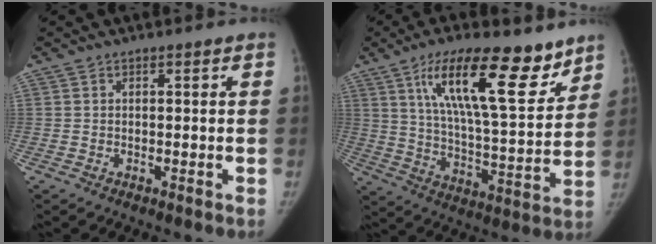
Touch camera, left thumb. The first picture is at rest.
{"total": 20.6, "force": [12.0, 6.6, 15.4], "torque": [-0.217, -0.057, 0.205]}